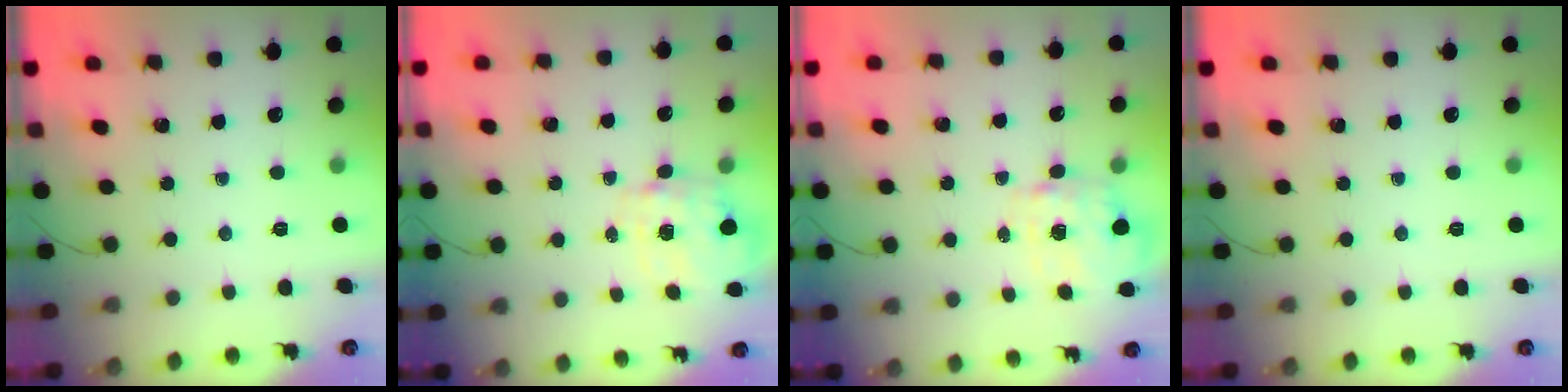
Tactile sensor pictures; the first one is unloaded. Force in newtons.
{"total": 3.6, "press": 3.5, "slide": 0.7}
{"total": 4.0, "press": 3.9, "slide": 0.8}
{"total": 0.0}